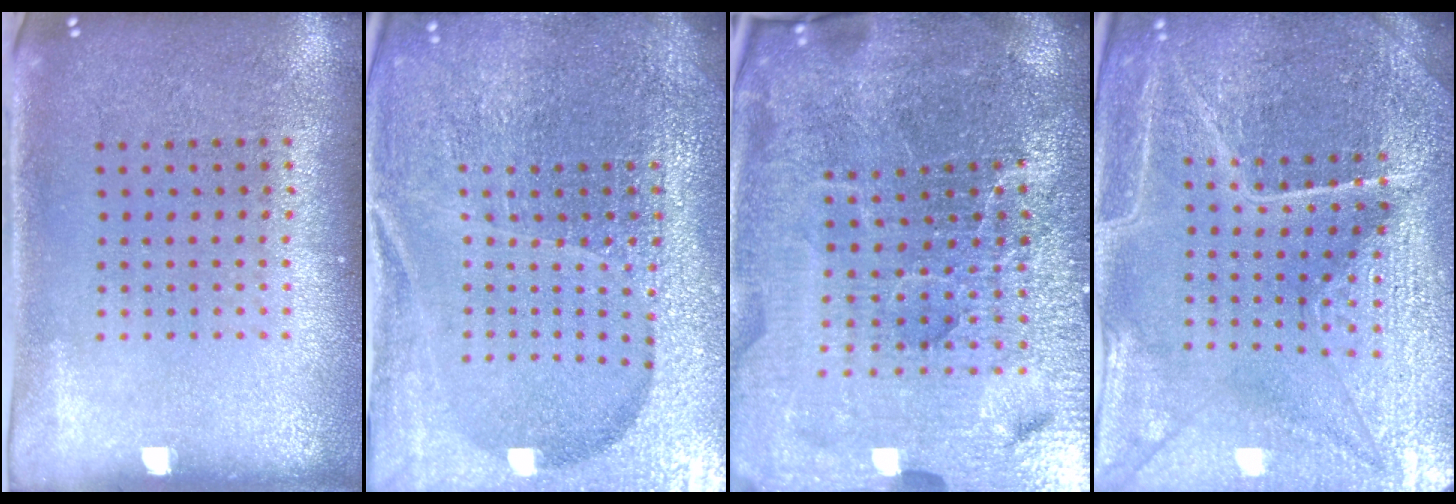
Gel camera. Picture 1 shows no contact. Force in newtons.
{"total": 6.3, "press": 5.5, "slide": 3.0}
{"total": 6.9, "press": 6.0, "slide": 3.4}
{"total": 5.4, "press": 5.0, "slide": 2.0}